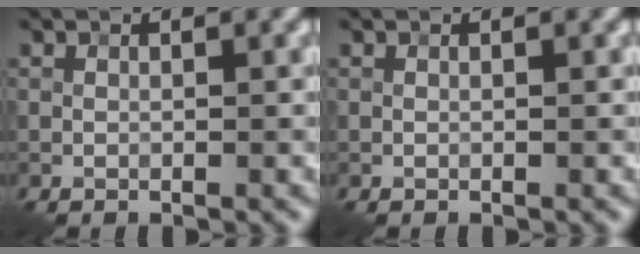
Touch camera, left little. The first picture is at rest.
{"total": 0.0}